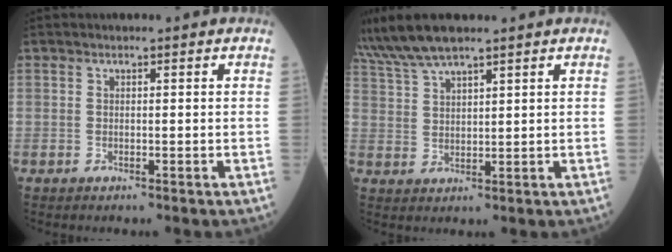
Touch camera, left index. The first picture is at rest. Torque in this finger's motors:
{"motor_torque": [0.11, -0.69, 0.31, 0.12]}